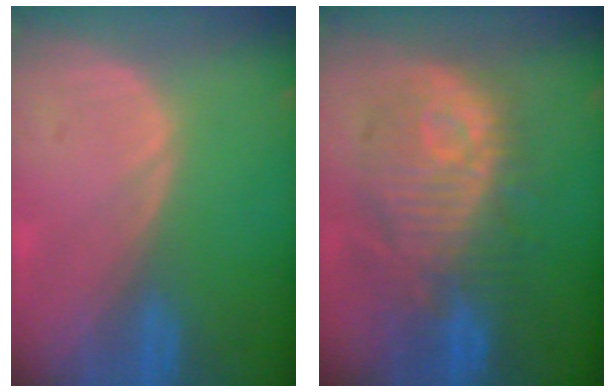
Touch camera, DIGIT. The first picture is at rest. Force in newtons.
{"total": 11.3, "press": 10.6, "slide": 3.7}